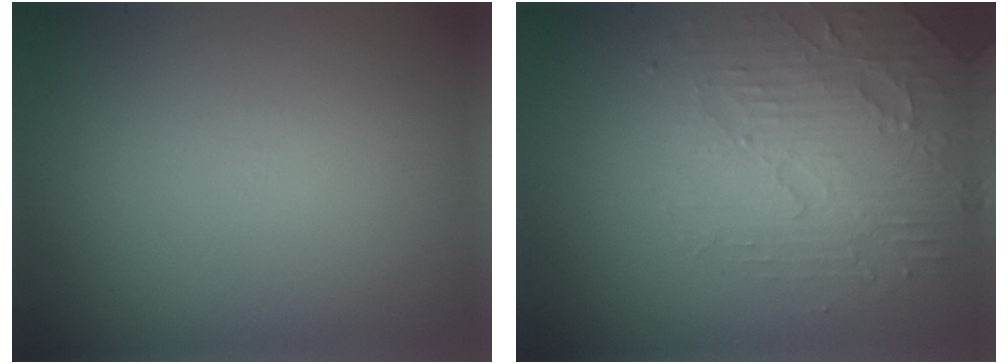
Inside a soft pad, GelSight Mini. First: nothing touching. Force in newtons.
{"total": 4.7, "press": 3.4, "slide": 3.3}